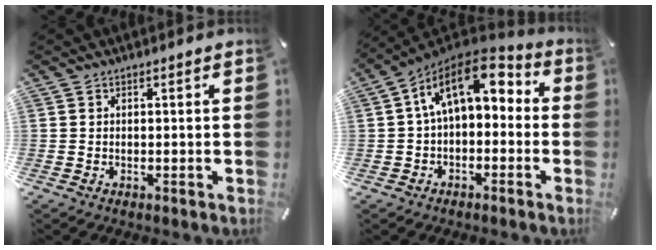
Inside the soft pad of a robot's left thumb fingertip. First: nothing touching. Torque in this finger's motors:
{"motor_torque": [1.70, 3.31, 2.20, -0.56, 0.24]}